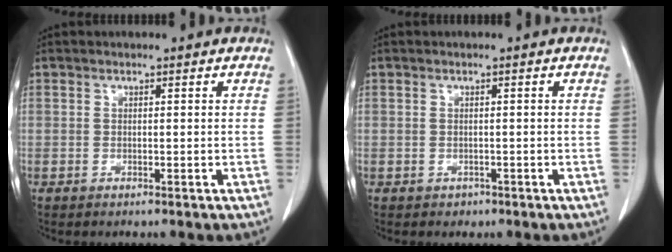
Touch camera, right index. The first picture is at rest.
{"total": 1.1, "force": [-0.6, 0.9, 0.1], "torque": [-0.002, 0.002, -0.008]}